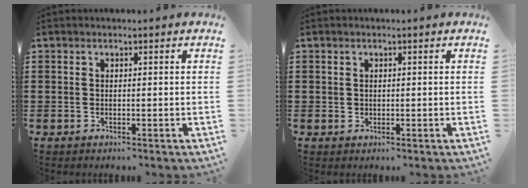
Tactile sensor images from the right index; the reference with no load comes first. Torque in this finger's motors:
{"motor_torque": [0.24, -0.23, 0.06, 0.02]}